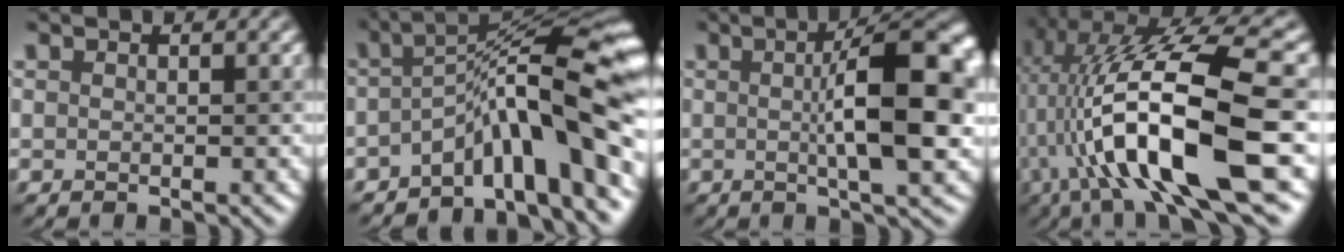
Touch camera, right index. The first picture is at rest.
{"total": 9.6, "force": [-3.2, 2.2, 8.7], "torque": [-0.116, 0.022, -0.067]}
{"total": 9.3, "force": [0.6, 2.2, 9.0], "torque": [-0.124, 0.010, 0.008]}
{"total": 14.6, "force": [-2.2, 3.3, 14.0], "torque": [-0.234, 0.019, -0.031]}